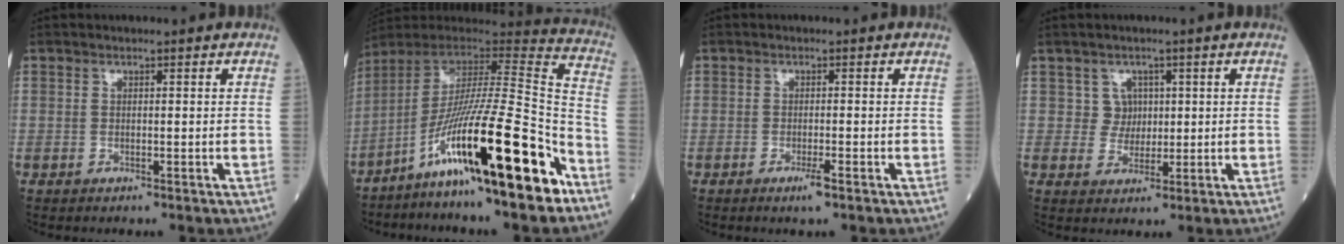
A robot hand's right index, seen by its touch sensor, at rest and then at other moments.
{"total": 25.4, "force": [-13.9, 1.0, 21.2], "torque": [-0.330, -0.026, -0.246]}
{"total": 1.9, "force": [-1.2, -0.1, 1.5], "torque": [-0.028, -0.004, -0.021]}
{"total": 3.0, "force": [0.8, 2.9, 0.2], "torque": [0.005, 0.005, 0.012]}